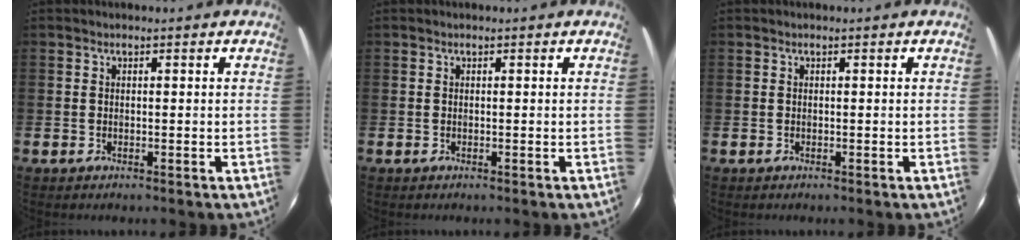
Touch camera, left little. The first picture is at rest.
{"total": 0.0}
{"total": 0.0}